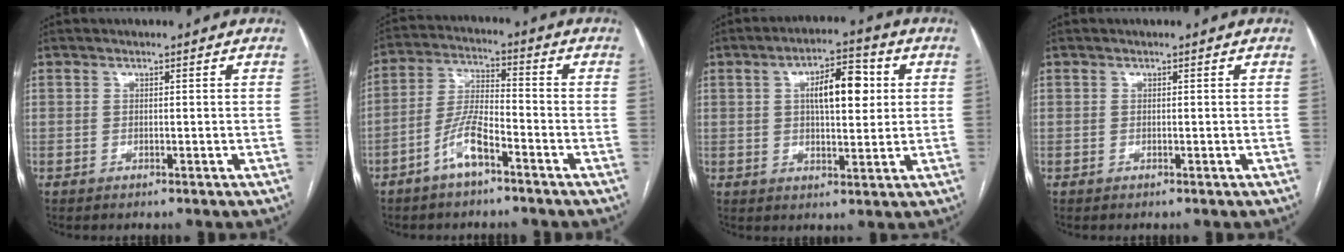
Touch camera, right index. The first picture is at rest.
{"total": 7.2, "force": [-4.3, 1.9, 5.5], "torque": [-0.120, 0.009, -0.082]}
{"total": 8.9, "force": [2.0, 3.1, 8.1], "torque": [-0.131, 0.021, 0.030]}
{"total": 0.0}